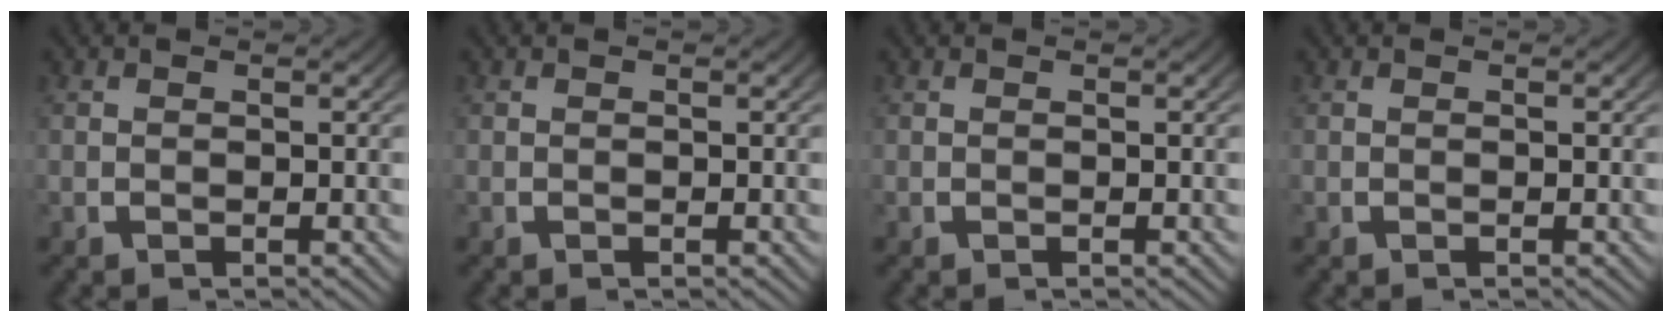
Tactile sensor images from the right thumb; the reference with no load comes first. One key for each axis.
{"total": 0.0}
{"total": 0.0}
{"total": 0.0}